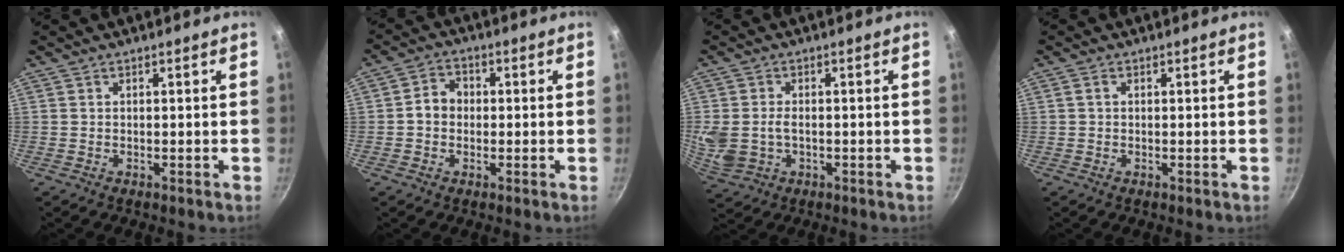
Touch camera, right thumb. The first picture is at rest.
{"total": 4.7, "force": [-0.2, 4.0, 2.5], "torque": [-0.020, 0.015, -0.013]}
{"total": 7.6, "force": [-0.6, 5.5, 5.2], "torque": [-0.112, -0.004, -0.005]}
{"total": 0.9, "force": [0.2, 0.7, 0.6], "torque": [-0.009, 0.005, 0.002]}